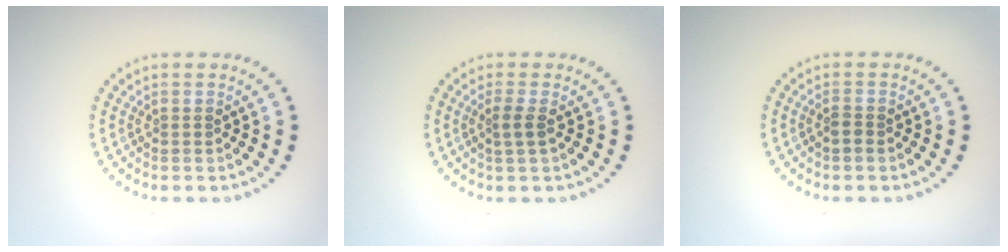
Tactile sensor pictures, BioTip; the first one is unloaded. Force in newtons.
{"total": 1.3, "press": 1.1, "slide": 0.8}
{"total": 1.0, "press": 0.8, "slide": 0.5}